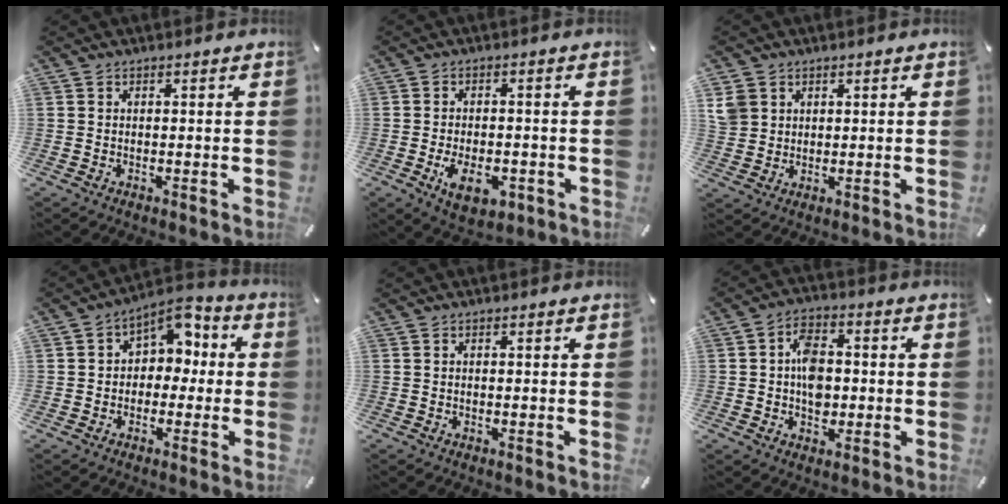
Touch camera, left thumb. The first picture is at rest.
{"total": 7.8, "force": [-2.7, 4.6, 5.7], "torque": [-0.112, 0.002, -0.048]}
{"total": 4.9, "force": [2.0, 4.4, 0.8], "torque": [-0.021, 0.006, 0.040]}
{"total": 6.7, "force": [1.1, 5.8, 3.3], "torque": [-0.040, -0.006, 0.013]}
{"total": 0.0}
{"total": 7.8, "force": [-0.4, 5.6, 5.3], "torque": [-0.080, 0.006, -0.007]}